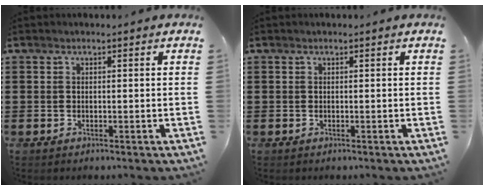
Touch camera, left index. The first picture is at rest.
{"total": 0.0}